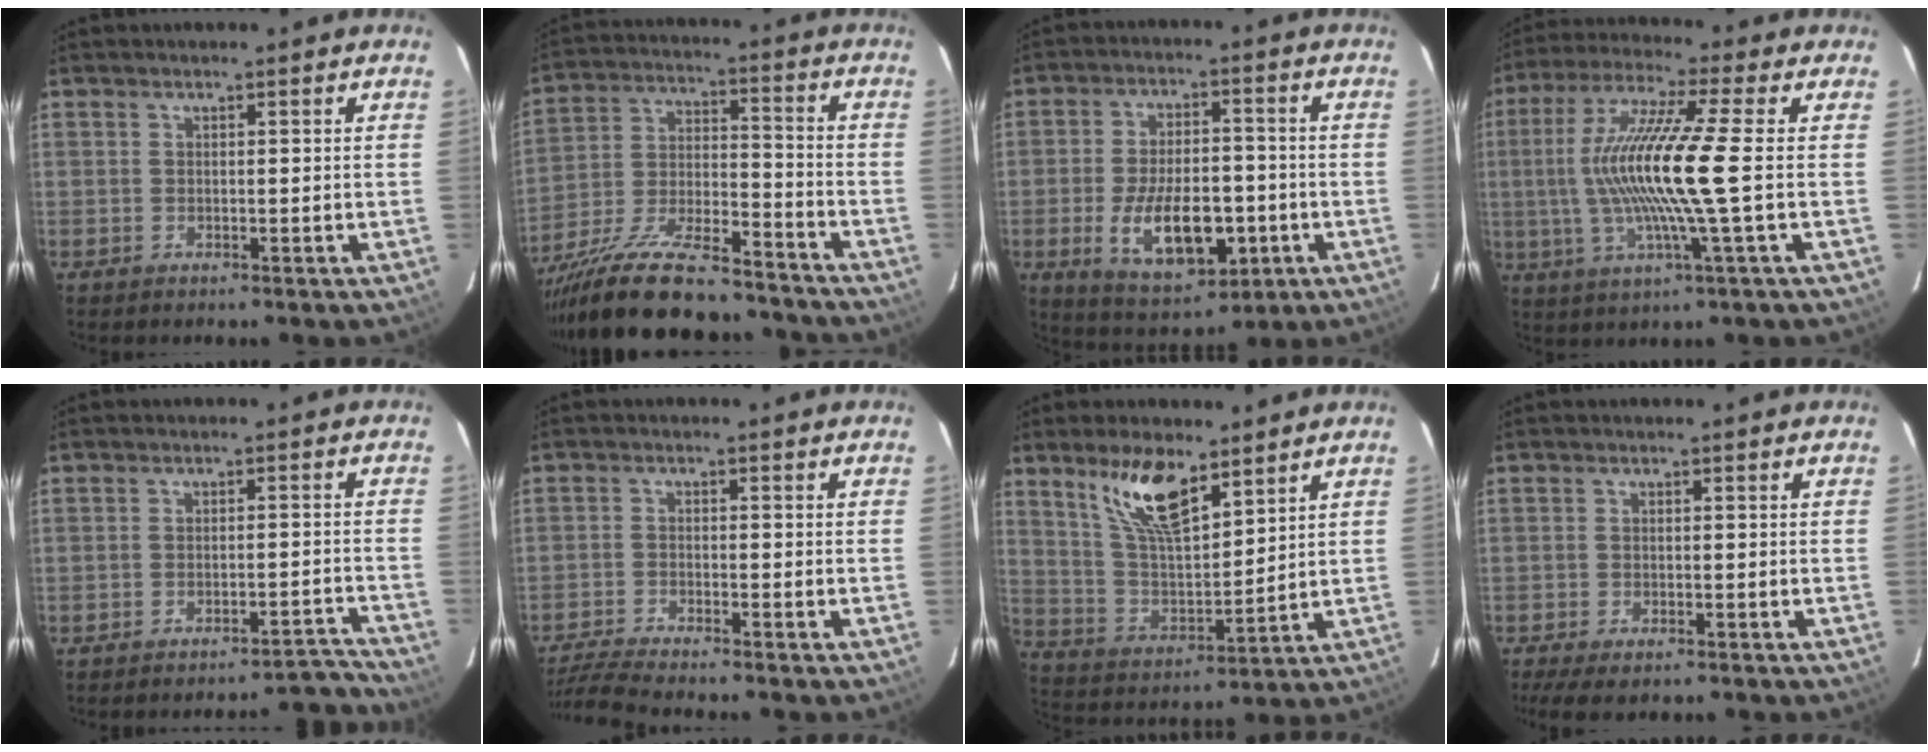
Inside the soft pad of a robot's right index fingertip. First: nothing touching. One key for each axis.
{"total": 22.5, "fx": -18.2, "fy": 5.9, "fz": 11.8, "tx": -0.228, "ty": -0.031, "tz": -0.285}
{"total": 14.6, "fx": -4.1, "fy": 7.1, "fz": 12.0, "tx": -0.229, "ty": -0.006, "tz": -0.049}
{"total": 15.0, "fx": -0.6, "fy": -0.8, "fz": 15.0, "tx": -0.290, "ty": -0.003, "tz": -0.013}
{"total": 8.0, "fx": -8.0, "fy": 0.0, "fz": 0.7, "tx": -0.002, "ty": 0.034, "tz": -0.097}
{"total": 8.2, "fx": -7.5, "fy": -0.3, "fz": 3.3, "tx": -0.094, "ty": -0.016, "tz": -0.137}
{"total": 12.7, "fx": 8.2, "fy": 4.4, "fz": 8.7, "tx": -0.162, "ty": 0.005, "tz": 0.166}
{"total": 6.3, "fx": -5.0, "fy": 1.5, "fz": 3.6, "tx": -0.086, "ty": -0.026, "tz": -0.085}